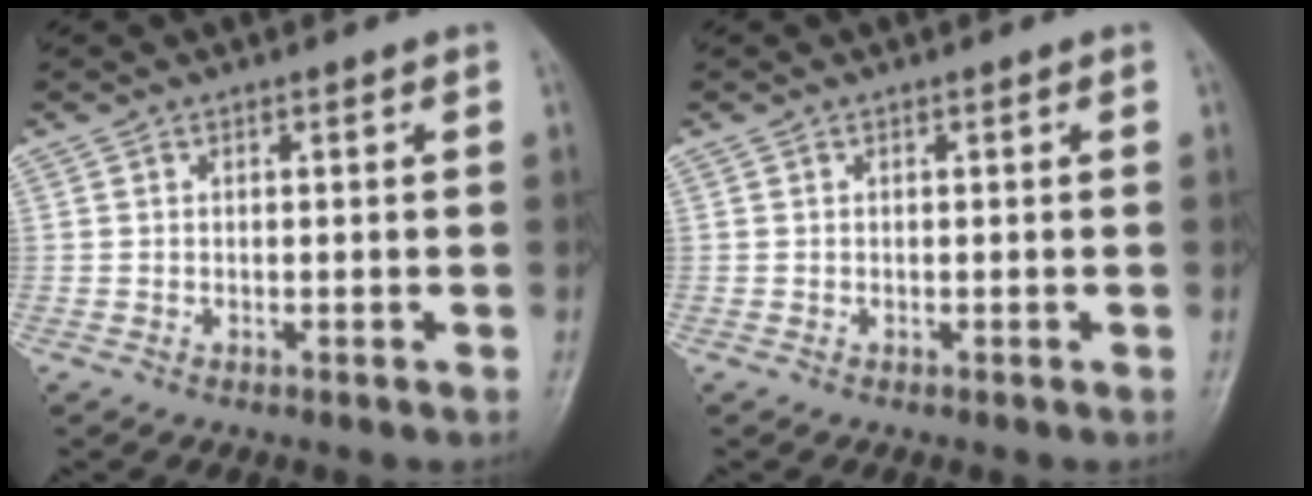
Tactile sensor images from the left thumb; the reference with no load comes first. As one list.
[{"total": 0.0}]